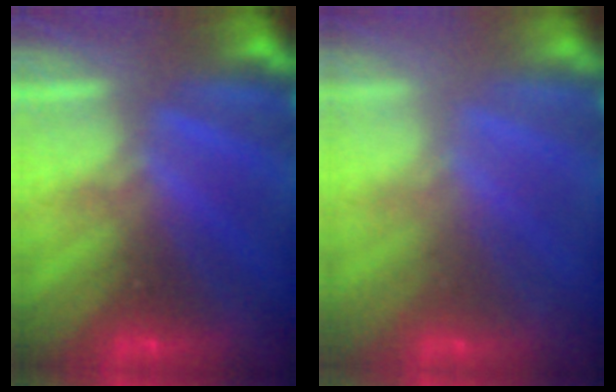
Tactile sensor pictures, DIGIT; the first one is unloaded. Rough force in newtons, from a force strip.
{"total": 2.2}